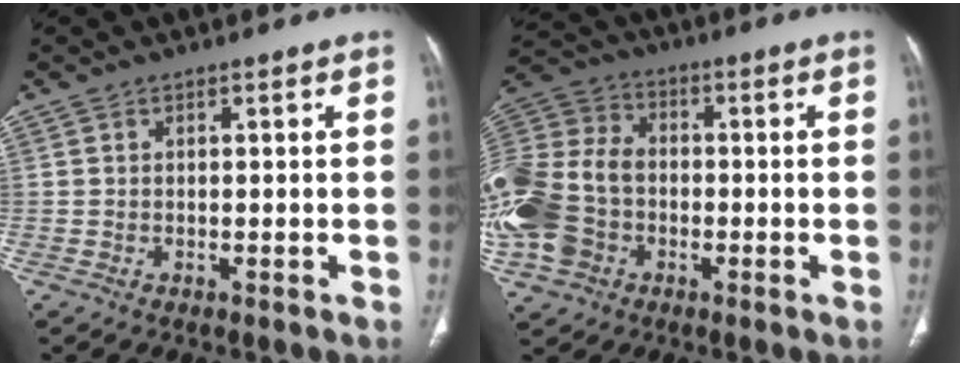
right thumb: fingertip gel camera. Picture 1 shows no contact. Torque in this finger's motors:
{"motor_torque": [2.27, 2.04, 1.00, 0.44, 0.75]}